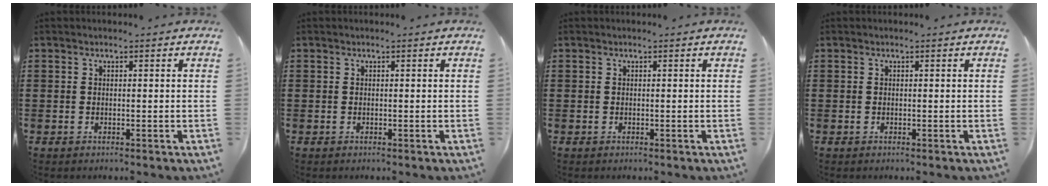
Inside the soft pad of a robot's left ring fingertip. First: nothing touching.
{"total": 0.0}
{"total": 0.0}
{"total": 0.0}